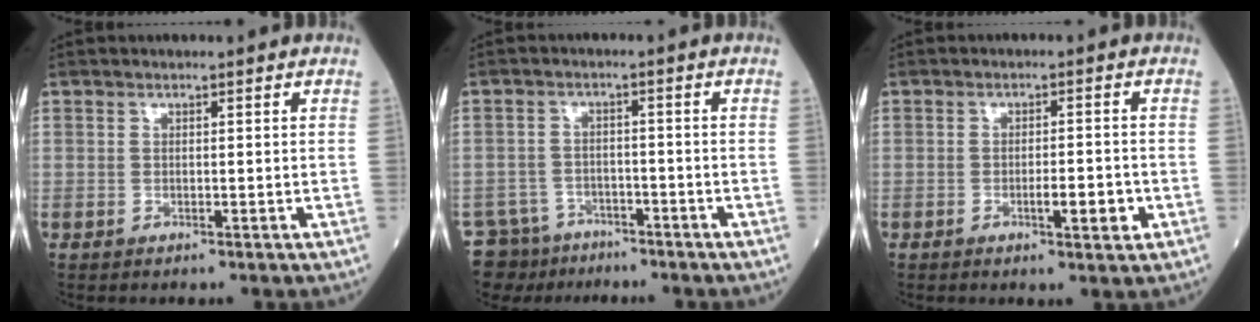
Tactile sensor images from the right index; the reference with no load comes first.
{"total": 6.5, "force": [-5.4, 3.6, -0.4], "torque": [0.005, 0.011, -0.090]}
{"total": 3.9, "force": [-1.3, 0.8, 3.5], "torque": [-0.051, 0.000, -0.017]}